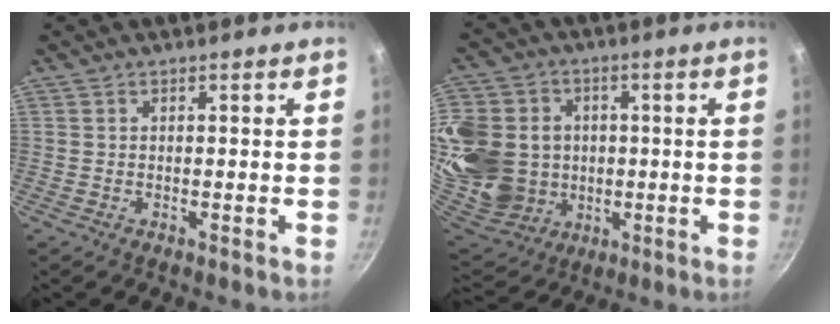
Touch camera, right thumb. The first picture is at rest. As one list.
[{"total": 25.7, "force": [0.7, 22.3, 12.8], "torque": [-0.303, 0.019, 0.032]}]